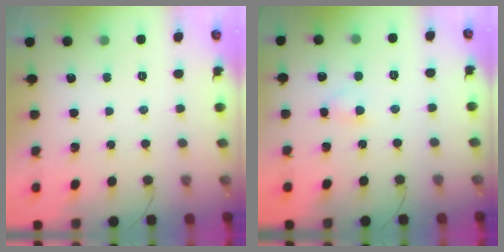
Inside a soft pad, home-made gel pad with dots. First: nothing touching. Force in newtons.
{"total": 2.4, "press": 2.2, "slide": 1.1}